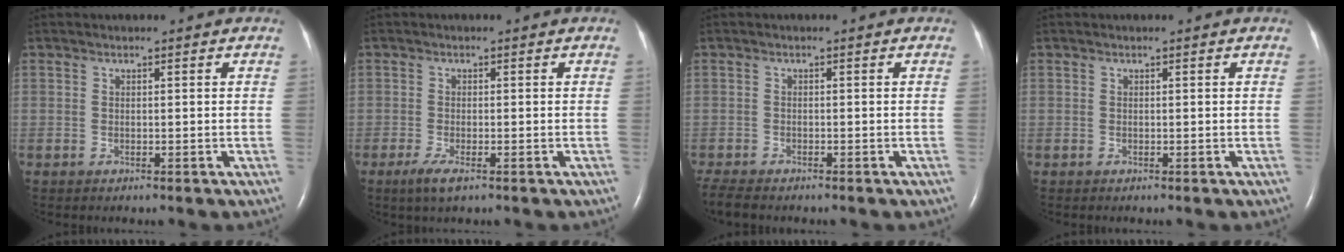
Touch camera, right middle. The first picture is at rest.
{"total": 2.8, "force": [-1.6, 0.6, 2.2], "torque": [-0.053, -0.007, -0.031]}
{"total": 3.7, "force": [-3.2, 0.8, 1.6], "torque": [-0.039, -0.014, -0.055]}
{"total": 0.0}